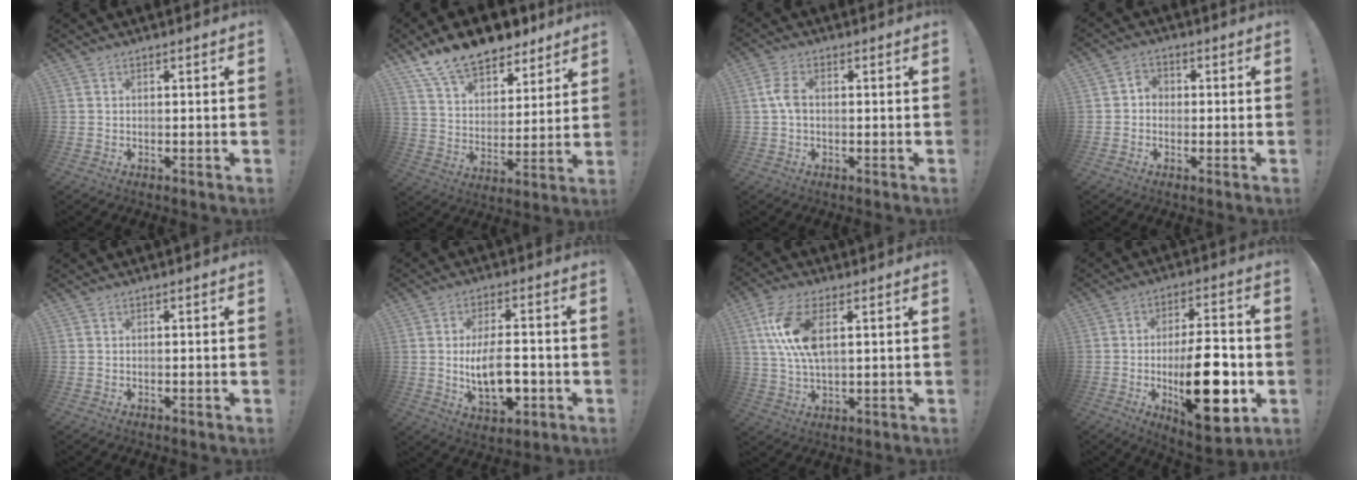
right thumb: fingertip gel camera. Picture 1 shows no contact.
{"total": 14.9, "force": [12.5, 6.5, 4.9], "torque": [-0.091, -0.096, 0.228]}
{"total": 4.8, "force": [-0.1, 2.8, 3.9], "torque": [-0.086, 0.008, -0.002]}
{"total": 3.4, "force": [-1.1, 2.8, 1.4], "torque": [-0.027, 0.012, -0.019]}
{"total": 0.0}
{"total": 13.3, "force": [-1.9, 6.5, 11.4], "torque": [-0.187, -0.003, -0.037]}
{"total": 11.6, "force": [3.5, 5.1, 9.8], "torque": [-0.207, -0.010, 0.064]}
{"total": 22.2, "force": [-4.3, 9.0, 19.9], "torque": [-0.307, 0.006, -0.059]}